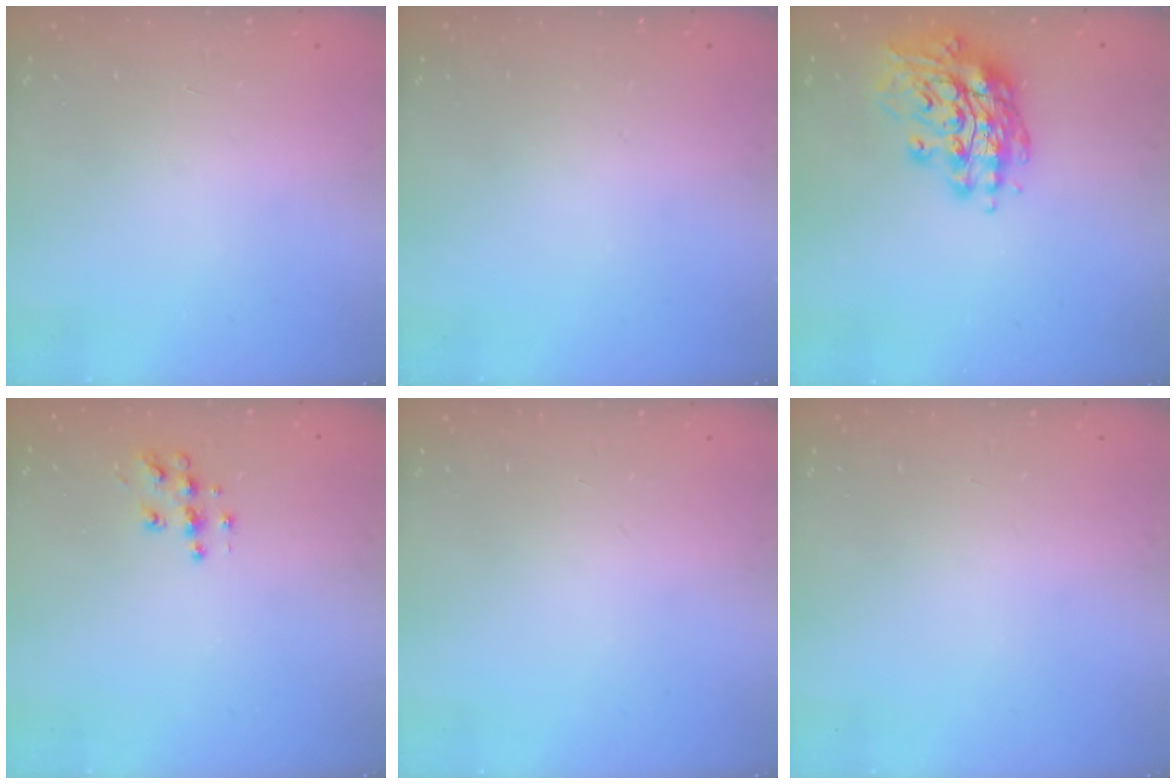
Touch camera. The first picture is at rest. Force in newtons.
{"total": 0.0}
{"total": 15.6, "press": 15.3, "slide": 3.5}
{"total": 7.5, "press": 7.5, "slide": 0.3}
{"total": 0.0}
{"total": 0.0}